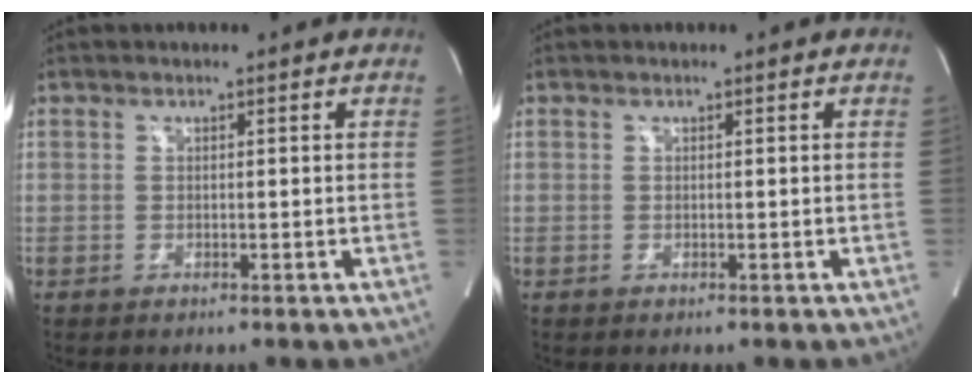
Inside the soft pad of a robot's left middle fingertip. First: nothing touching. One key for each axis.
{"total": 0.0}